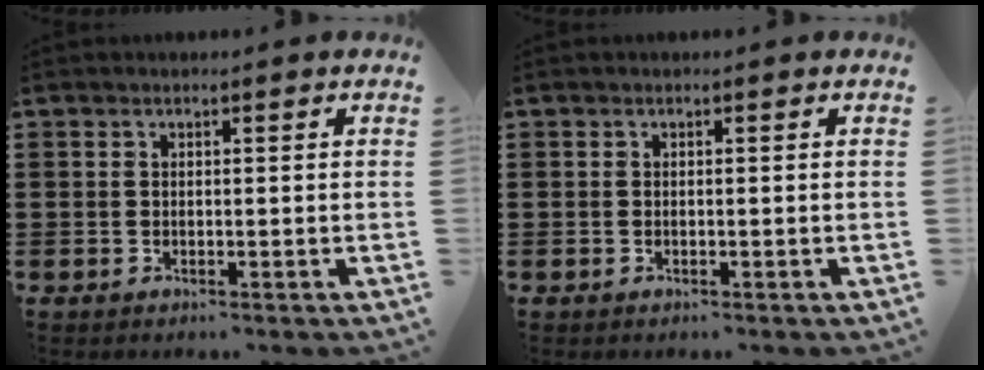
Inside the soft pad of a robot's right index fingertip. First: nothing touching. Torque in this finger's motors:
{"motor_torque": [1.10, 1.04, 0.01, 0.01]}